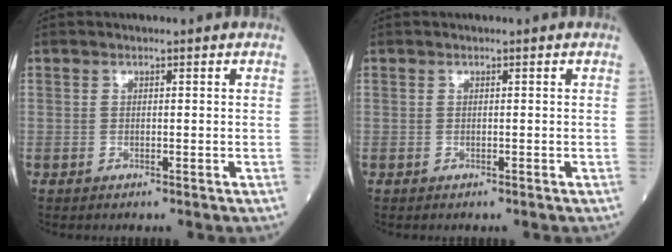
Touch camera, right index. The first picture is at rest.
{"total": 0.0}